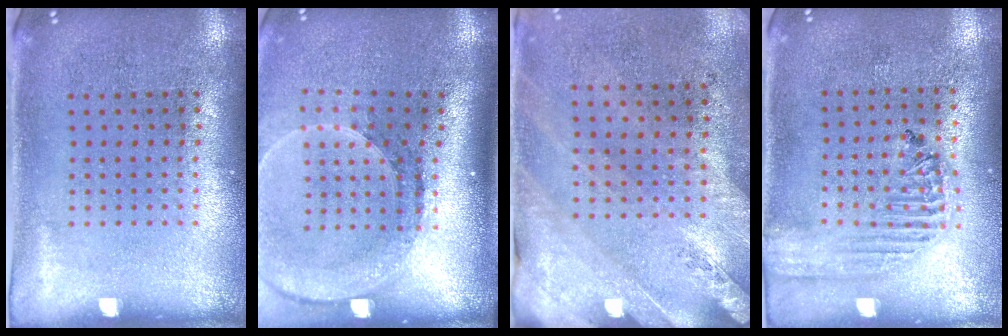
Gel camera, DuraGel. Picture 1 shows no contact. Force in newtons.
{"total": 2.6, "press": 1.9, "slide": 1.8}
{"total": 2.4, "press": 2.1, "slide": 1.3}
{"total": 1.8, "press": 1.7, "slide": 0.7}